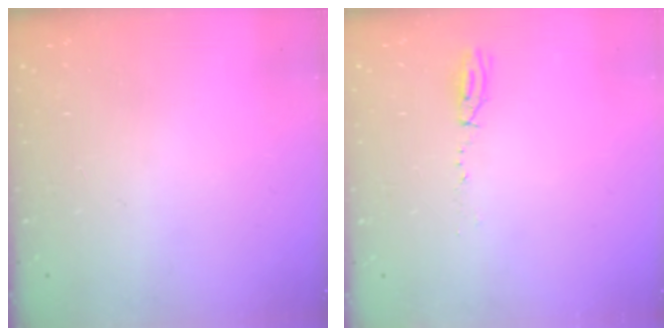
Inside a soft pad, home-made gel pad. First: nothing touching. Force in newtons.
{"total": 3.9, "press": 3.8, "slide": 0.9}